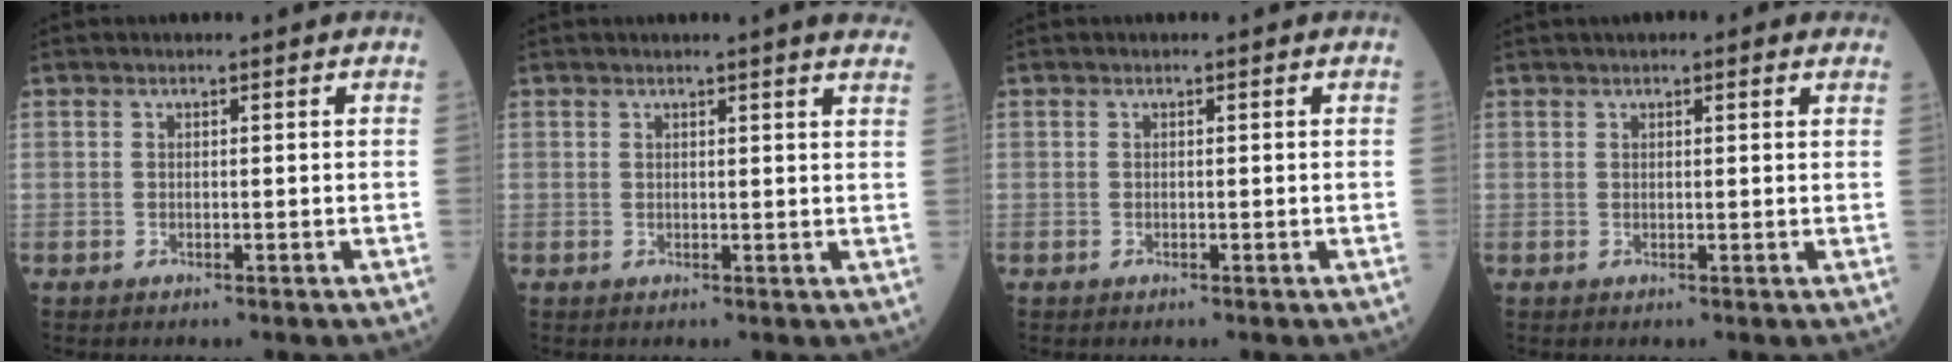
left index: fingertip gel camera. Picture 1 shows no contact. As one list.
[{"total": 6.2, "force": [5.5, -0.3, 2.8], "torque": [-0.029, -0.004, 0.039]}, {"total": 0.0}, {"total": 3.6, "force": [2.7, 0.9, 2.3], "torque": [-0.026, 0.026, 0.032]}]